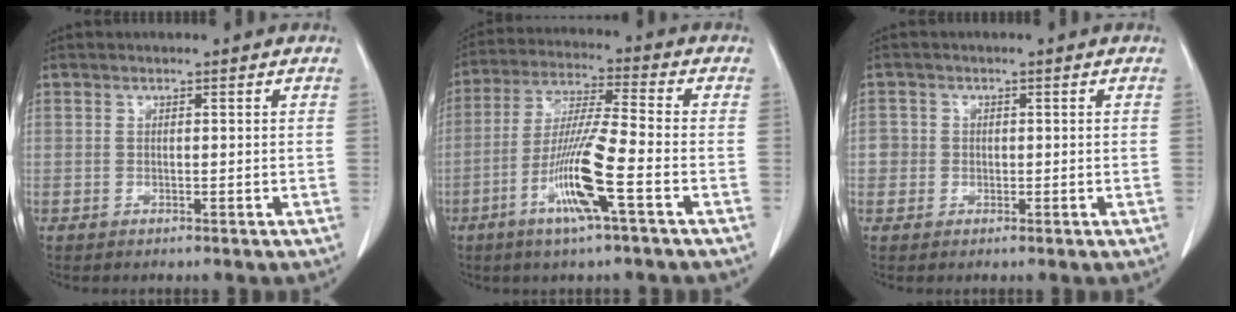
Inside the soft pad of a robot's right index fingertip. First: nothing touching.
{"total": 11.5, "force": [-4.6, -0.2, 10.5], "torque": [-0.210, -0.011, -0.093]}
{"total": 2.1, "force": [-0.3, 2.1, 0.1], "torque": [0.012, 0.008, -0.009]}